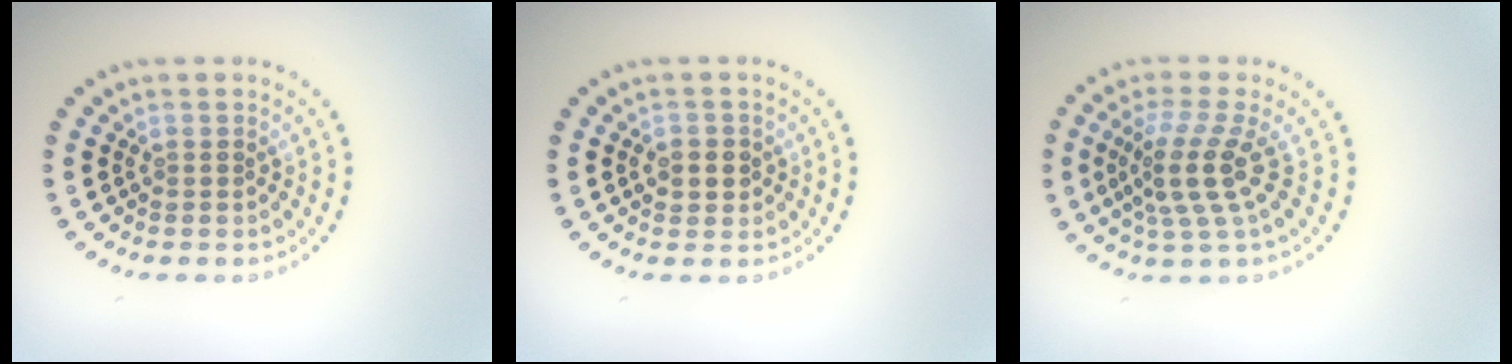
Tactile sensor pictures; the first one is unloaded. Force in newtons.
{"total": 2.0, "press": 1.9, "slide": 0.5}
{"total": 4.0, "press": 2.8, "slide": 2.8}